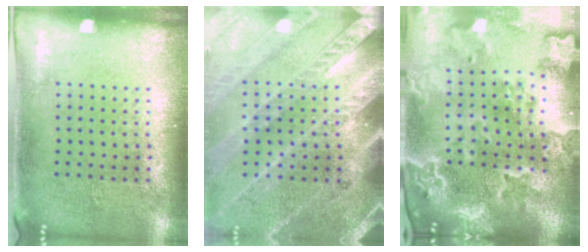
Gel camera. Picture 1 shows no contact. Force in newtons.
{"total": 3.3, "press": 2.8, "slide": 1.7}
{"total": 3.6, "press": 3.2, "slide": 1.8}